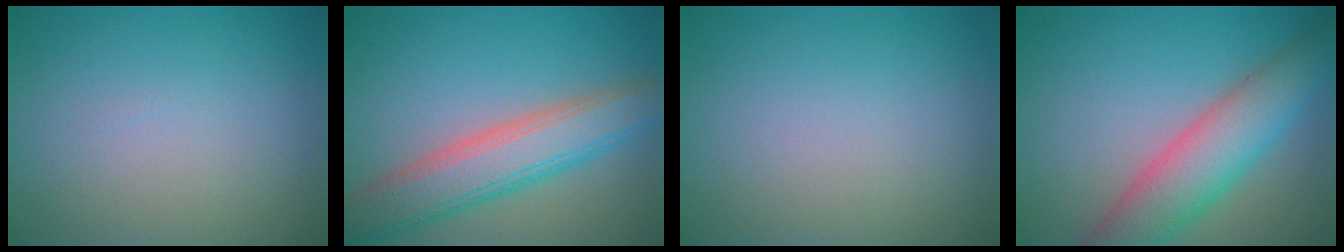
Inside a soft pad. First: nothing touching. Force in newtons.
{"total": 6.6, "press": 6.6, "slide": 0.2}
{"total": 0.0}
{"total": 7.3, "press": 7.3, "slide": 0.3}